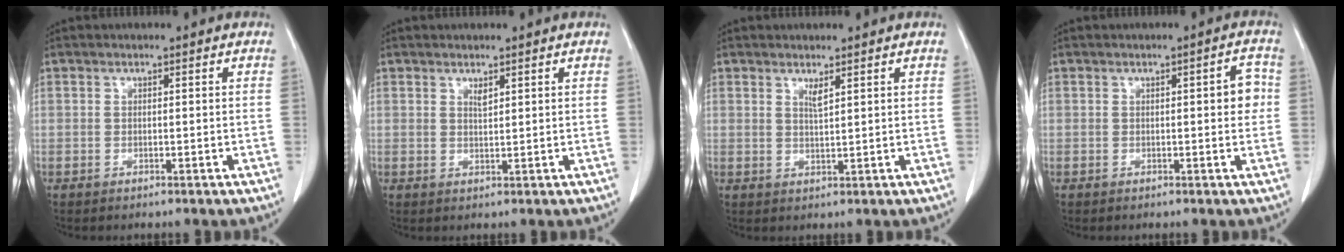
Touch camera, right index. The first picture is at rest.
{"total": 1.1, "force": [0.8, 0.2, 0.8], "torque": [-0.017, -0.004, 0.017]}
{"total": 1.6, "force": [1.1, 0.0, 1.2], "torque": [-0.025, -0.006, 0.022]}
{"total": 3.0, "force": [0.2, 0.9, 2.9], "torque": [-0.029, 0.005, -0.001]}